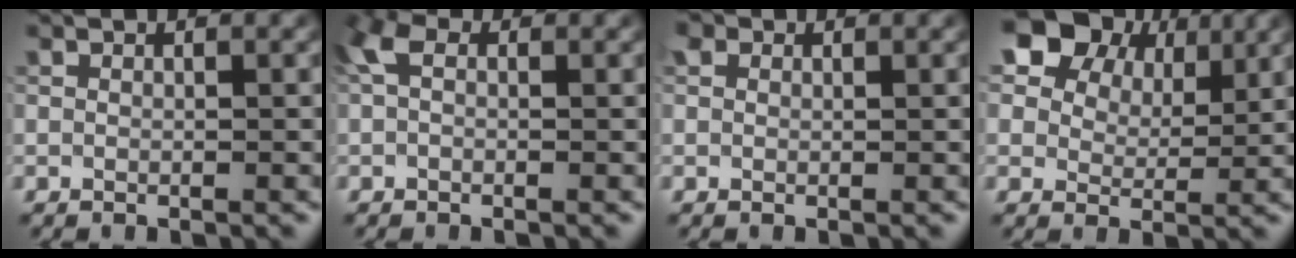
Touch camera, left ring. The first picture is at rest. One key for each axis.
{"total": 2.6, "fx": 0.5, "fy": 1.6, "fz": 1.9, "tx": -0.042, "ty": 0.011, "tz": -0.002}
{"total": 1.4, "fx": 0.8, "fy": 1.0, "fz": 0.6, "tx": -0.013, "ty": 0.002, "tz": 0.004}
{"total": 10.5, "fx": 6.6, "fy": 6.4, "fz": 5.1, "tx": -0.111, "ty": 0.016, "tz": 0.112}